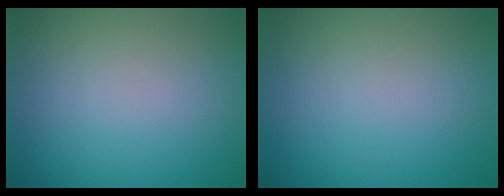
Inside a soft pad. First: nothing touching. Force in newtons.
{"total": 0.0}